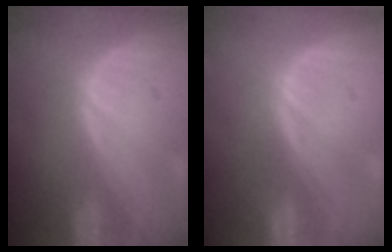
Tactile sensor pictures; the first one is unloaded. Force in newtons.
{"total": 0.0}